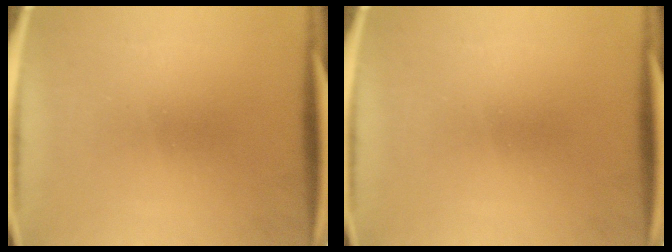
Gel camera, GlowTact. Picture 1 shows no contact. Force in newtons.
{"total": 0.0}